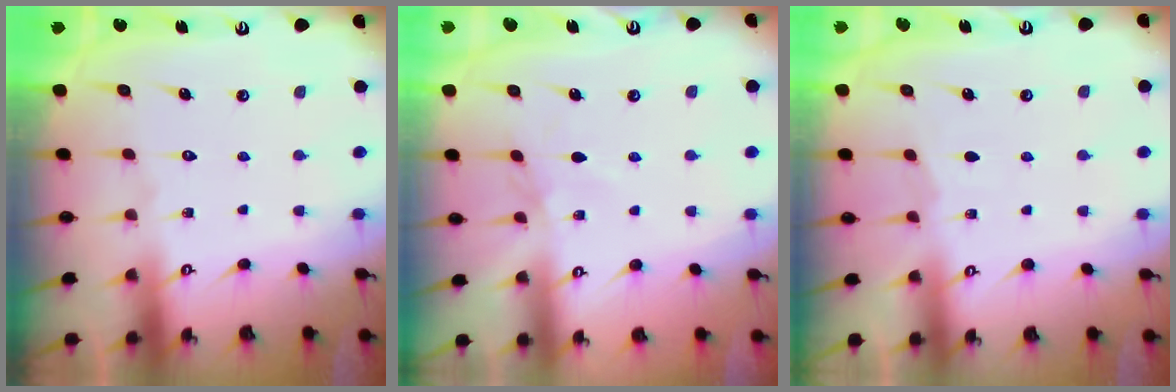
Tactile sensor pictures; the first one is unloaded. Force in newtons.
{"total": 2.1, "press": 2.0, "slide": 0.4}
{"total": 2.3, "press": 2.2, "slide": 0.4}